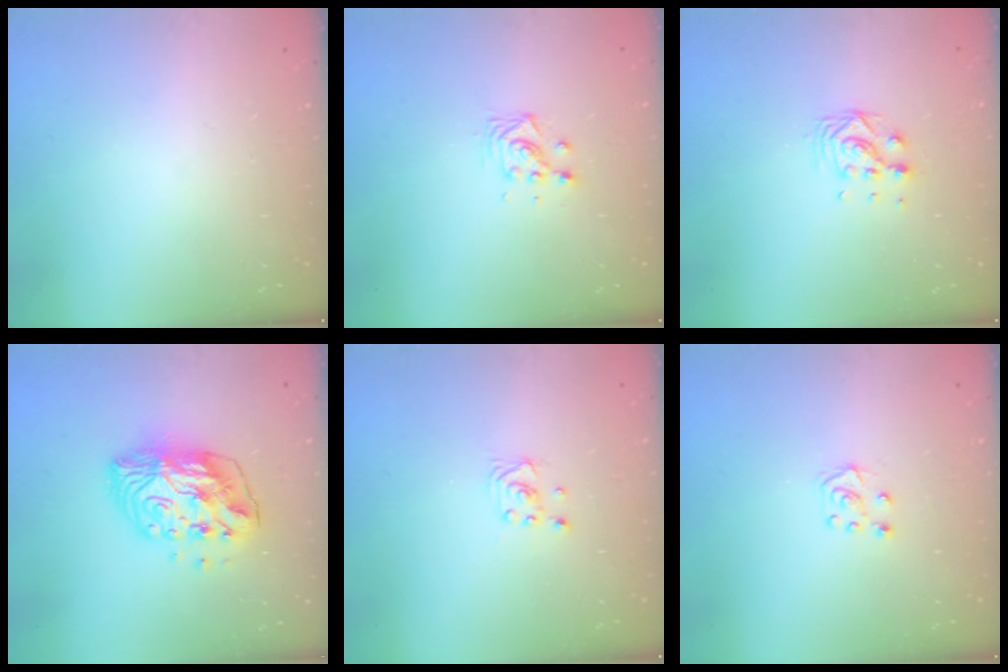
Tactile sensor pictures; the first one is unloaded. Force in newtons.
{"total": 4.7, "press": 4.7, "slide": 0.3}
{"total": 7.5, "press": 7.5, "slide": 0.6}
{"total": 11.7, "press": 11.6, "slide": 1.3}
{"total": 2.2, "press": 2.2, "slide": 0.1}
{"total": 4.9, "press": 4.9, "slide": 0.6}